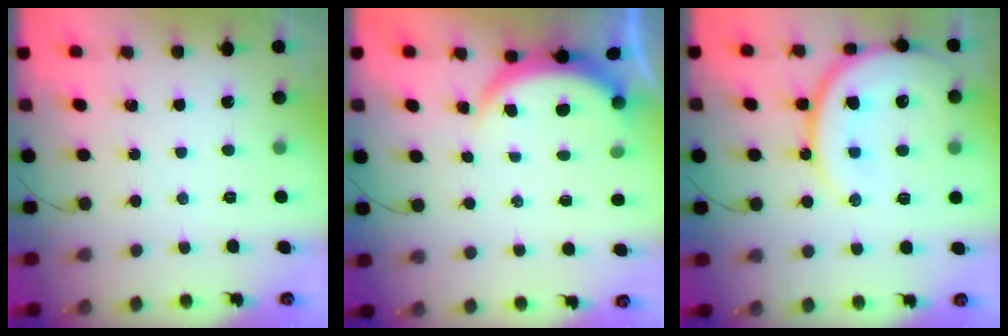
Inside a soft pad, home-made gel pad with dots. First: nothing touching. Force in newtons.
{"total": 3.8, "press": 3.8, "slide": 0.4}
{"total": 18.7, "press": 18.6, "slide": 1.9}